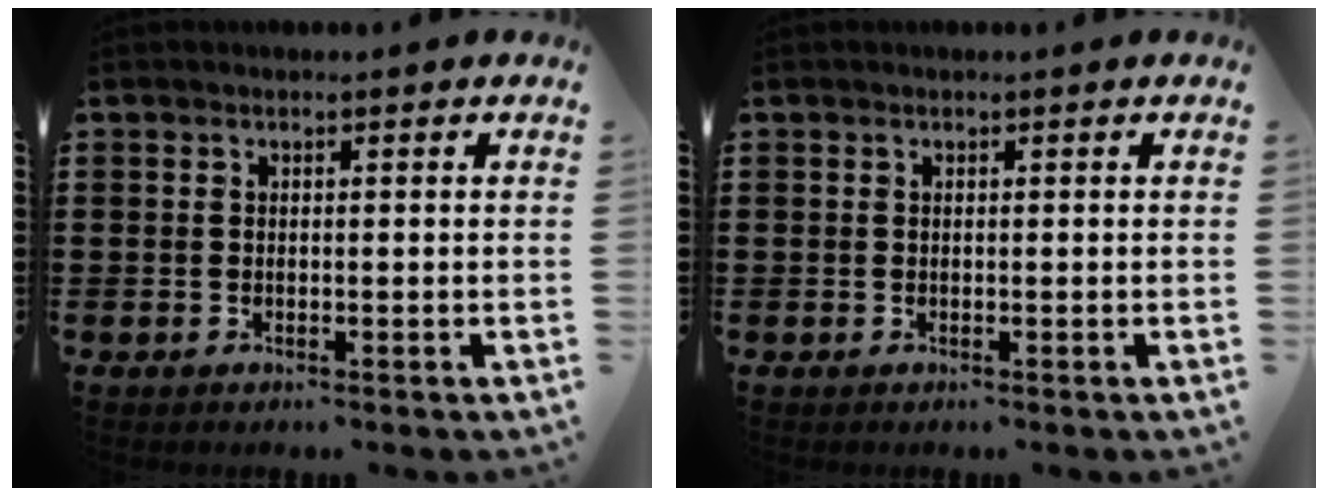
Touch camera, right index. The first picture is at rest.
{"total": 0.0}